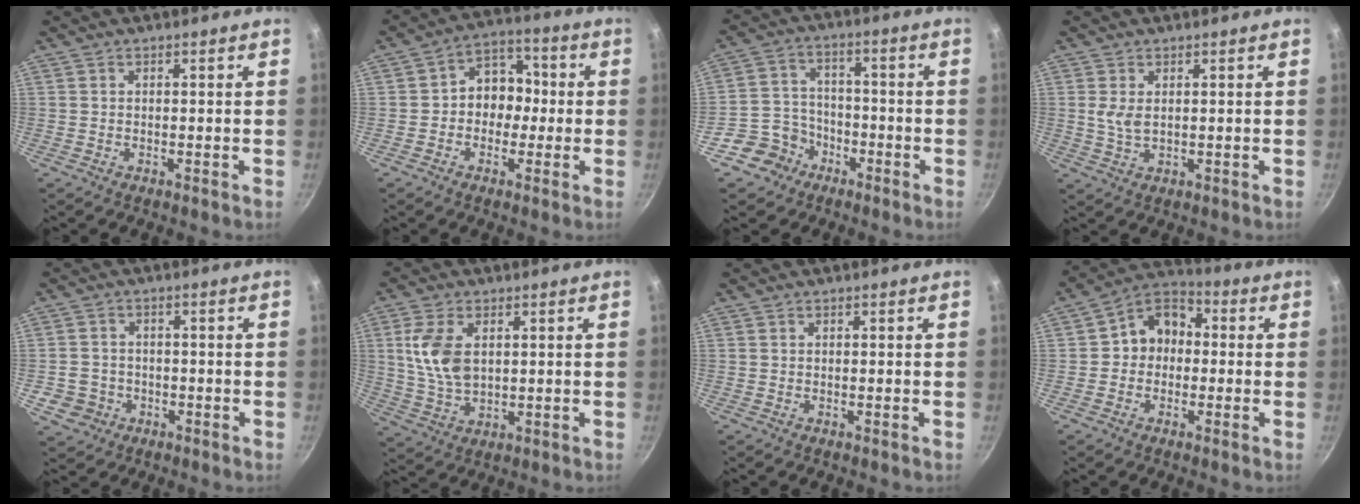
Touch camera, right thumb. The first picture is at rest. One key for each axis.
{"total": 8.5, "fx": -0.5, "fy": 7.1, "fz": 4.7, "tx": -0.012, "ty": 0.027, "tz": -0.024}
{"total": 9.0, "fx": -4.7, "fy": 7.5, "fz": 1.9, "tx": -0.008, "ty": 0.050, "tz": -0.085}
{"total": 3.4, "fx": 0.7, "fy": 1.8, "fz": 2.7, "tx": -0.052, "ty": -0.006, "tz": 0.018}
{"total": 5.5, "fx": -1.8, "fy": 5.0, "fz": 1.5, "tx": -0.014, "ty": 0.022, "tz": -0.023}
{"total": 9.6, "fx": 2.1, "fy": 5.7, "fz": 7.4, "tx": -0.143, "ty": -0.014, "tz": 0.045}
{"total": 0.0}
{"total": 8.9, "fx": -0.2, "fy": 7.4, "fz": 4.9, "tx": -0.036, "ty": 0.031, "tz": -0.025}